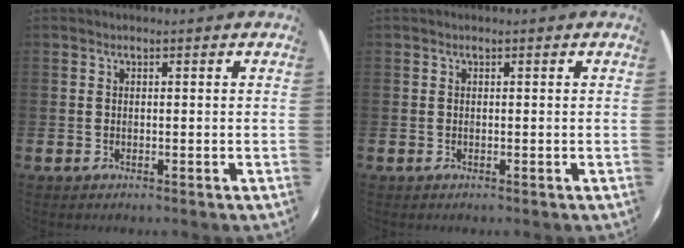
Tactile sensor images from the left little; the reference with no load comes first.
{"total": 0.0}